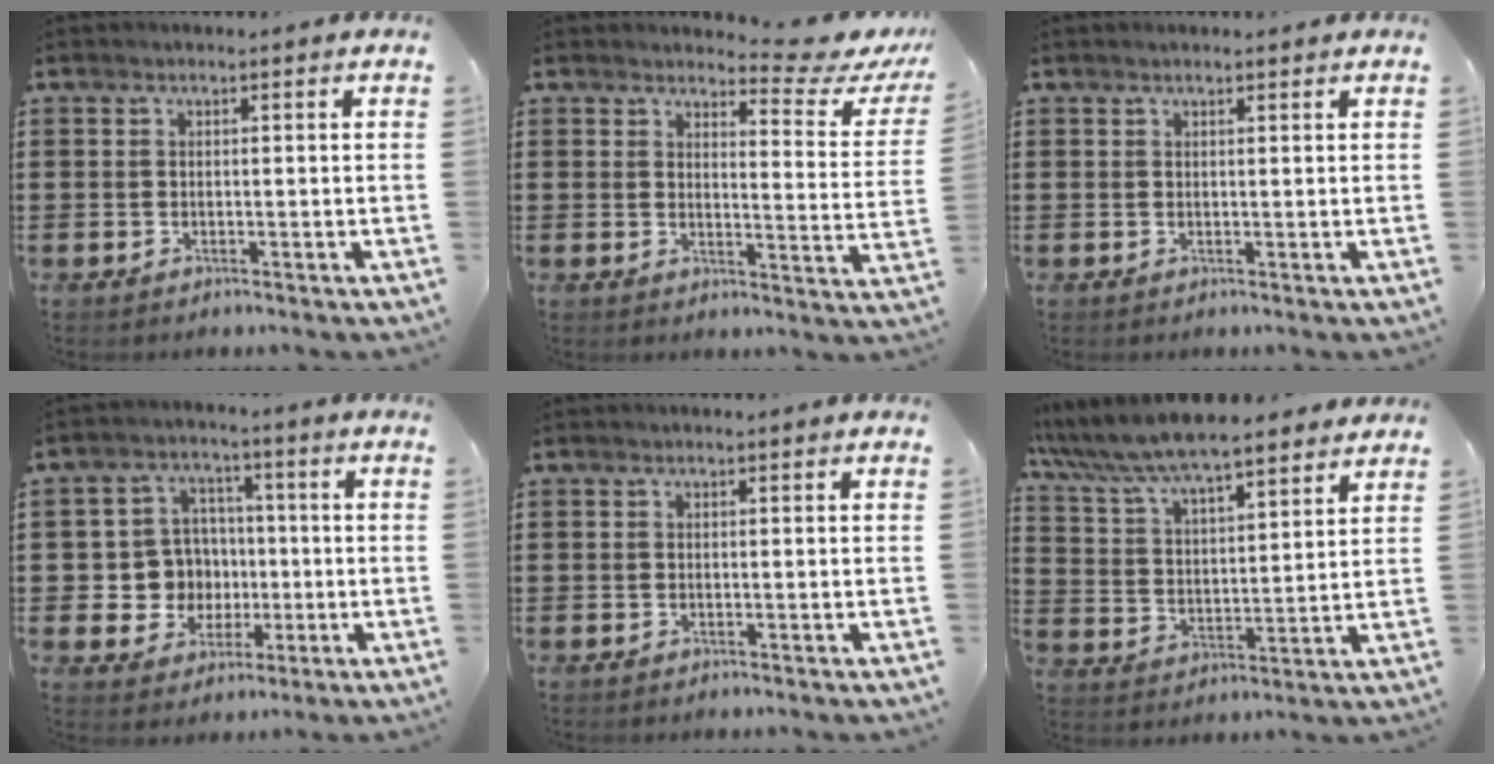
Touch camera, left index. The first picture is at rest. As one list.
[{"total": 4.7, "force": [4.0, 0.7, 2.4], "torque": [-0.043, -0.026, 0.062]}, {"total": 0.7, "force": [0.6, 0.1, 0.3], "torque": [-0.007, 0.000, 0.012]}, {"total": 7.7, "force": [0.1, 7.5, 1.8], "torque": [-0.059, 0.015, 0.011]}, {"total": 0.0}, {"total": 7.8, "force": [7.1, 0.8, 3.0], "torque": [-0.087, -0.035, 0.123]}]